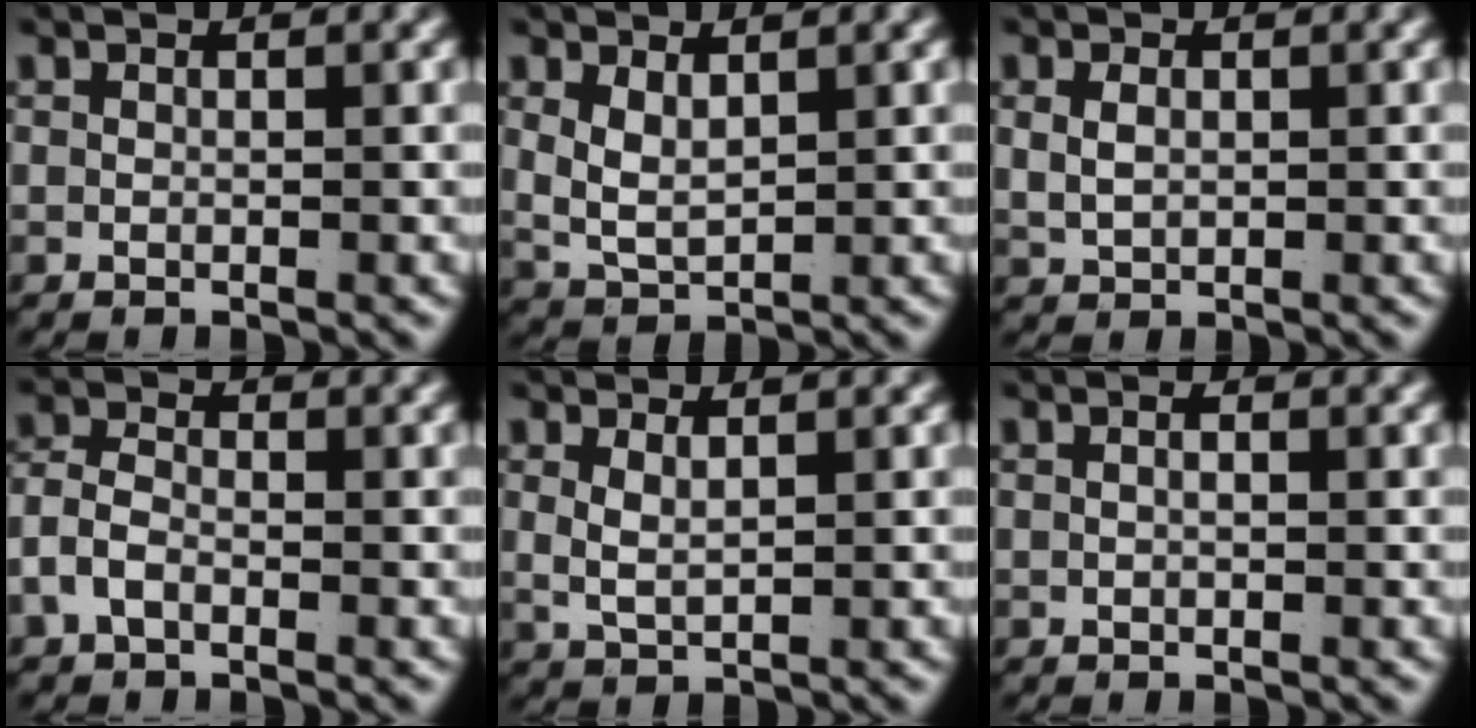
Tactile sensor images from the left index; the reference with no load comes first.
{"total": 3.1, "force": [0.5, 2.3, 2.1], "torque": [-0.055, -0.019, 0.022]}
{"total": 1.8, "force": [0.5, 1.3, 1.2], "torque": [-0.029, -0.007, 0.020]}
{"total": 3.3, "force": [-1.2, 2.3, 2.0], "torque": [-0.059, -0.019, -0.013]}
{"total": 2.1, "force": [0.5, 1.2, 1.7], "torque": [-0.041, -0.012, 0.022]}
{"total": 0.7, "force": [0.0, 0.2, 0.6], "torque": [-0.011, -0.002, 0.003]}